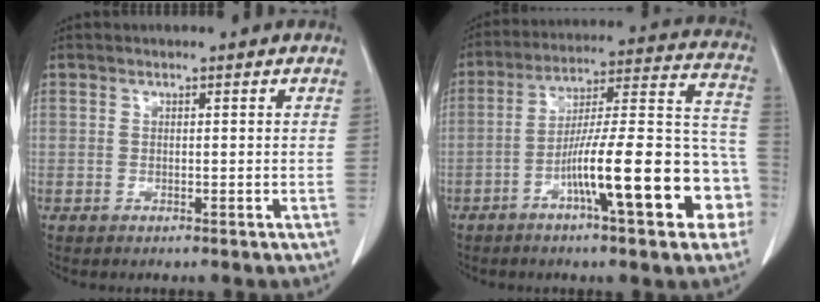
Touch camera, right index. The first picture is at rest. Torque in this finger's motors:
{"motor_torque": [1.52, -0.62, 0.53, 0.21]}